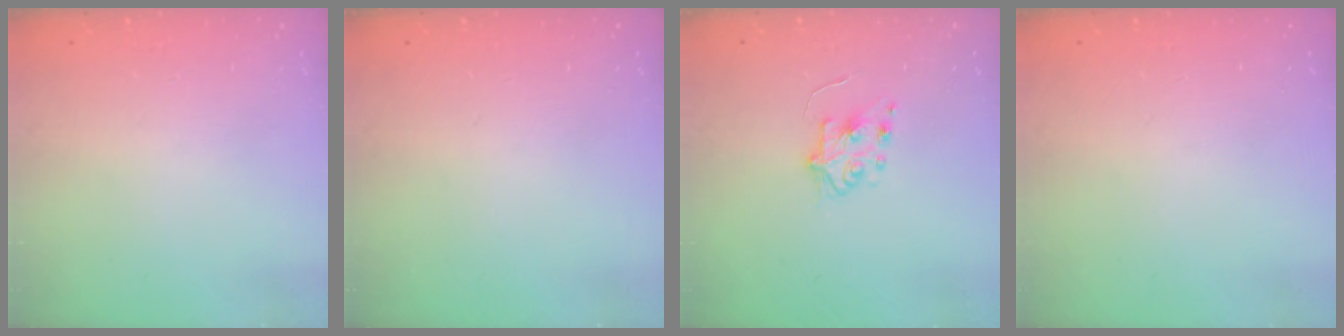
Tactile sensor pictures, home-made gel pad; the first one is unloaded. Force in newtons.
{"total": 0.0}
{"total": 5.8, "press": 5.8, "slide": 0.6}
{"total": 0.0}